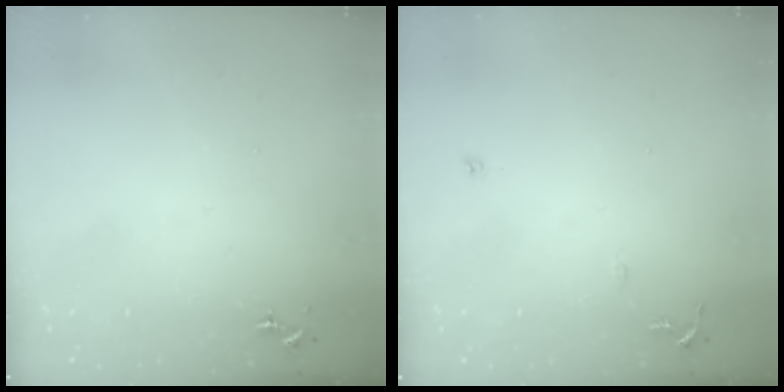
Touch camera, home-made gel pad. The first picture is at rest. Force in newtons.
{"total": 8.0, "press": 8.0, "slide": 0.8}